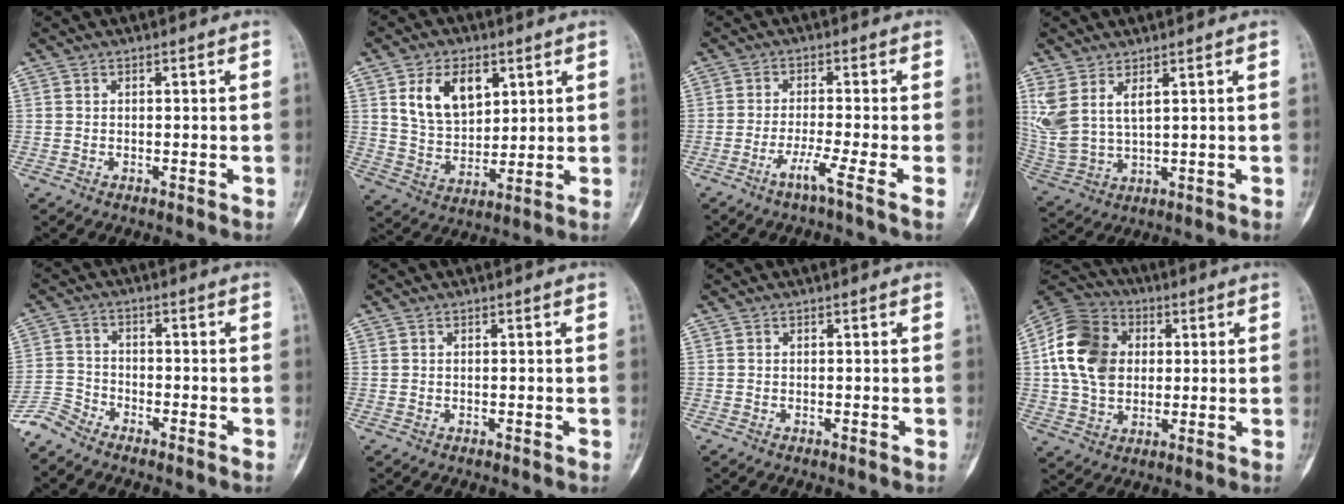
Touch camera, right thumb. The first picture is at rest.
{"total": 11.8, "force": [4.8, 7.3, 7.9], "torque": [-0.112, -0.020, 0.096]}
{"total": 4.4, "force": [-2.5, -1.4, 3.3], "torque": [-0.080, 0.002, -0.055]}
{"total": 8.5, "force": [4.0, 3.8, 6.4], "torque": [-0.146, -0.015, 0.097]}
{"total": 3.7, "force": [-3.5, 0.8, 0.3], "torque": [-0.009, 0.004, -0.080]}
{"total": 0.0}
{"total": 0.0}
{"total": 15.9, "force": [2.3, 12.2, 9.9], "torque": [-0.167, 0.012, 0.036]}